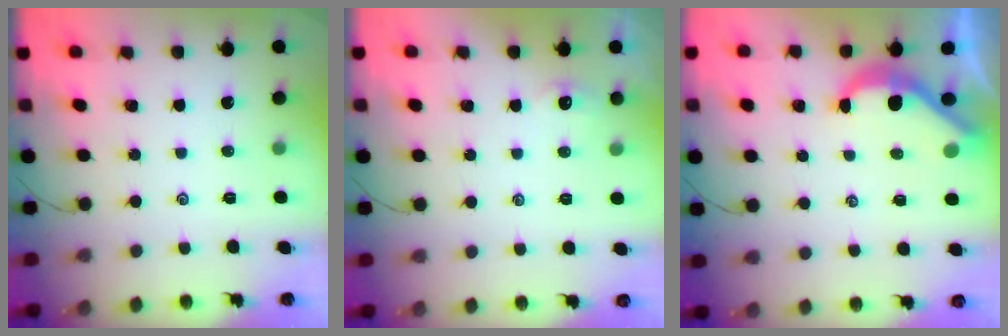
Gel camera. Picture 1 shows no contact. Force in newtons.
{"total": 2.4, "press": 2.4, "slide": 0.3}
{"total": 5.7, "press": 5.7, "slide": 0.8}